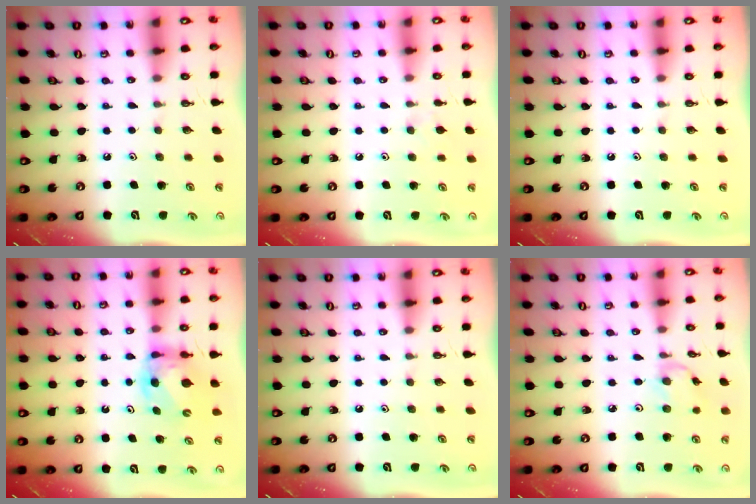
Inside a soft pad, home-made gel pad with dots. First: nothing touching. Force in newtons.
{"total": 3.2, "press": 3.1, "slide": 0.6}
{"total": 0.0}
{"total": 6.2, "press": 6.2, "slide": 0.4}
{"total": 0.0}
{"total": 2.9, "press": 2.9, "slide": 0.3}